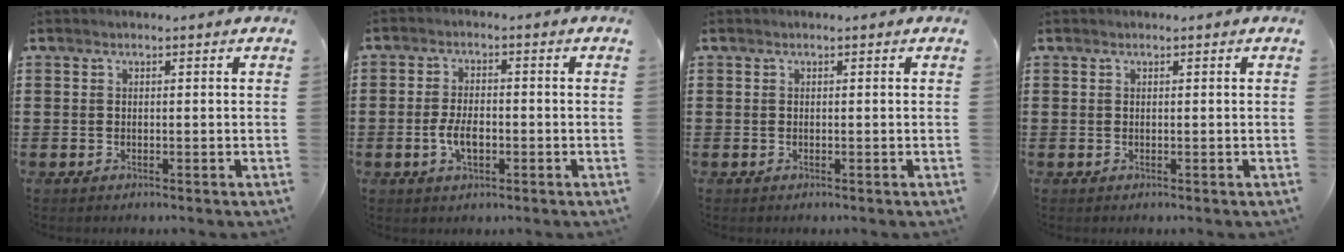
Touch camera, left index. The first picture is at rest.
{"total": 4.3, "force": [-1.1, 2.1, 3.6], "torque": [-0.078, 0.000, -0.024]}
{"total": 0.0}
{"total": 0.0}